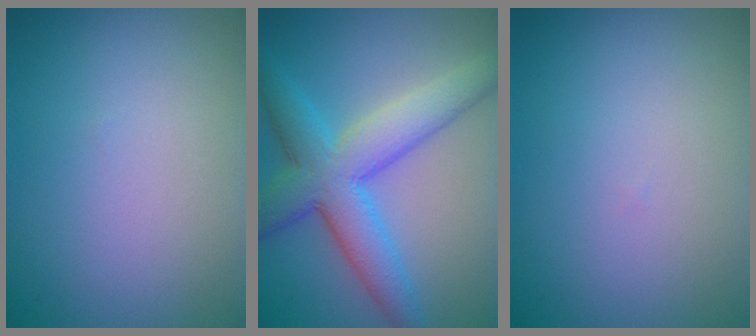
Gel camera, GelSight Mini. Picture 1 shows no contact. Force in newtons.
{"total": 7.3, "press": 7.3, "slide": 0.1}
{"total": 0.0}